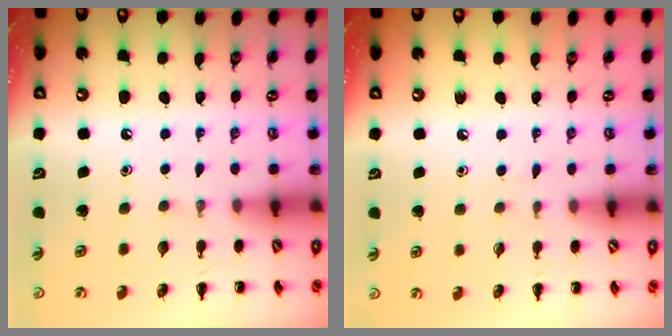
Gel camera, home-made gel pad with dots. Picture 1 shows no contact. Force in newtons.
{"total": 3.0, "press": 2.8, "slide": 1.2}